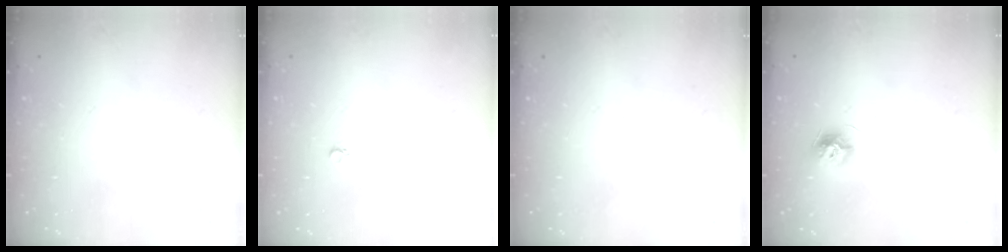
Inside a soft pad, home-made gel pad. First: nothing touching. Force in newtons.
{"total": 2.6, "press": 2.6, "slide": 0.3}
{"total": 0.0}
{"total": 7.9, "press": 7.9, "slide": 0.4}